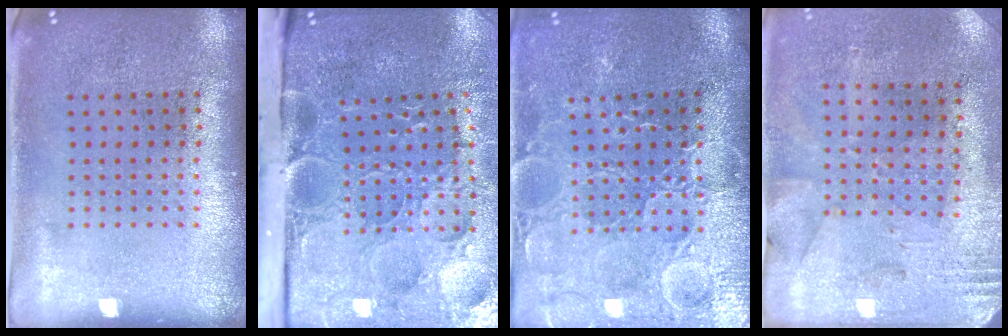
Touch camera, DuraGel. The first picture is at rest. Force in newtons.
{"total": 5.5, "press": 4.2, "slide": 3.5}
{"total": 3.7, "press": 3.6, "slide": 0.8}
{"total": 2.7, "press": 2.3, "slide": 1.5}